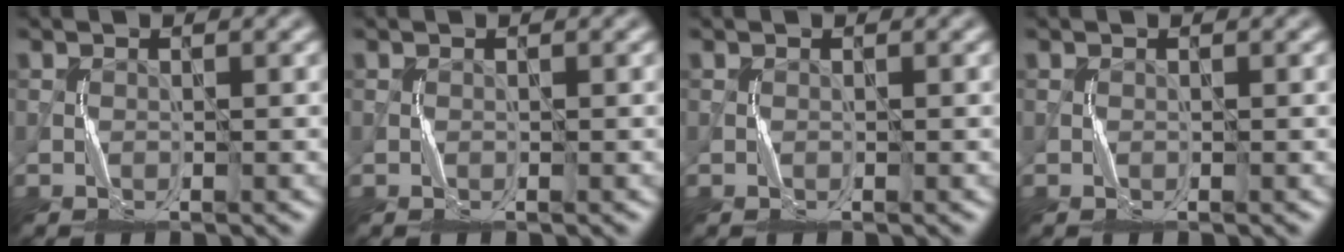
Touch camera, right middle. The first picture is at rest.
{"total": 0.0}
{"total": 0.0}
{"total": 0.0}